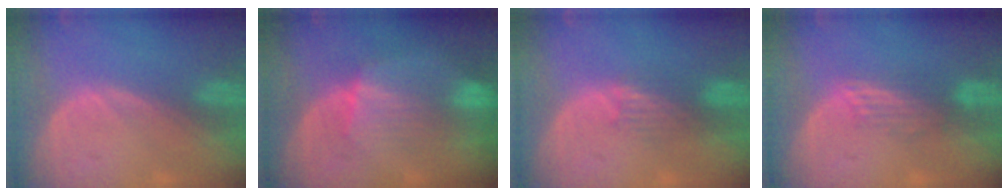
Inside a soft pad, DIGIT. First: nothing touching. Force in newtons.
{"total": 8.4, "press": 8.0, "slide": 2.7}
{"total": 3.5, "press": 3.2, "slide": 1.5}
{"total": 2.7, "press": 2.7, "slide": 0.4}